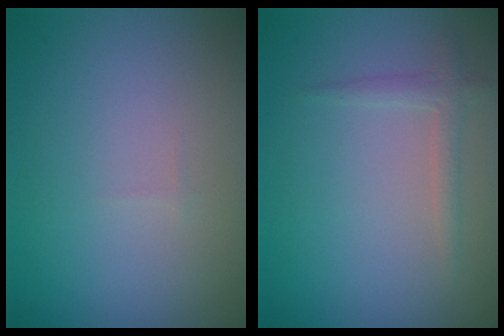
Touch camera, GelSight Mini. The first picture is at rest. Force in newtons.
{"total": 1.3, "press": 1.3, "slide": 0.0}